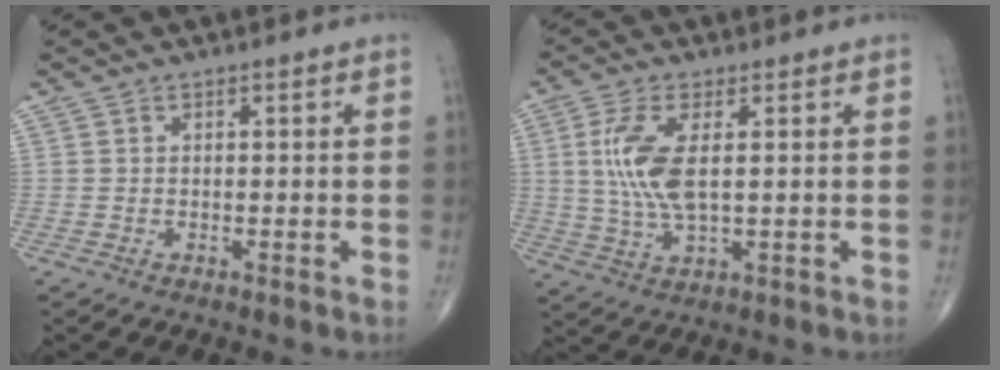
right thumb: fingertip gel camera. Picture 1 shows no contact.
{"total": 9.4, "force": [1.5, 3.6, 8.6], "torque": [-0.199, -0.006, 0.033]}